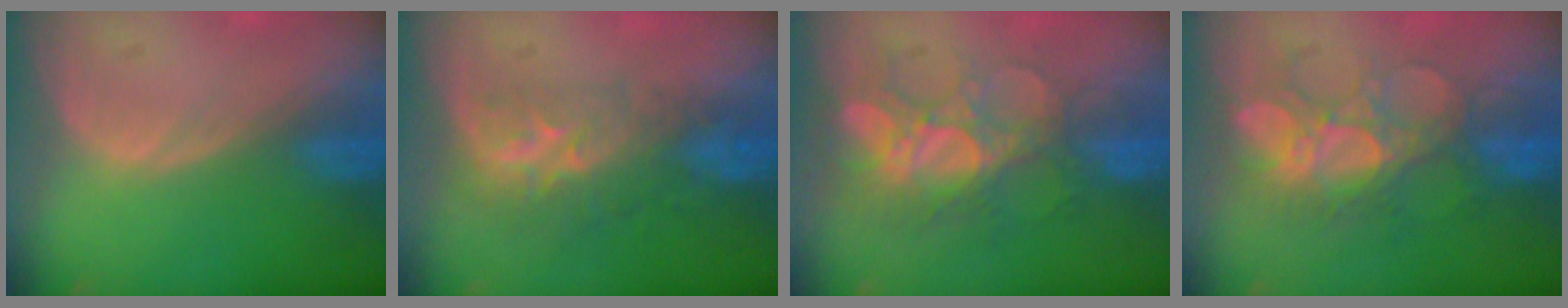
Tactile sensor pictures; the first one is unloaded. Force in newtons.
{"total": 8.7, "press": 7.1, "slide": 5.0}
{"total": 9.4, "press": 8.5, "slide": 4.0}
{"total": 8.6, "press": 8.3, "slide": 2.1}